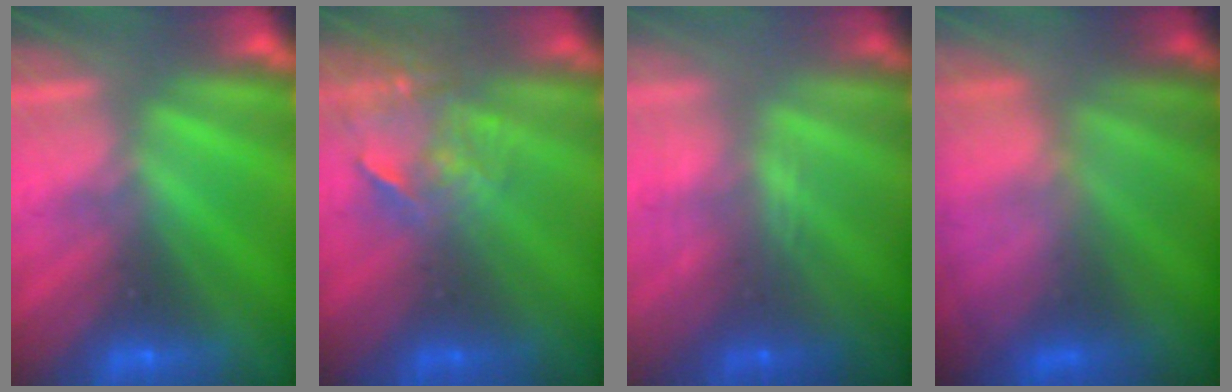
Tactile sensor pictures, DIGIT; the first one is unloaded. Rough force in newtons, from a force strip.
{"total": 3.7}
{"total": 2.6}
{"total": 8.2}